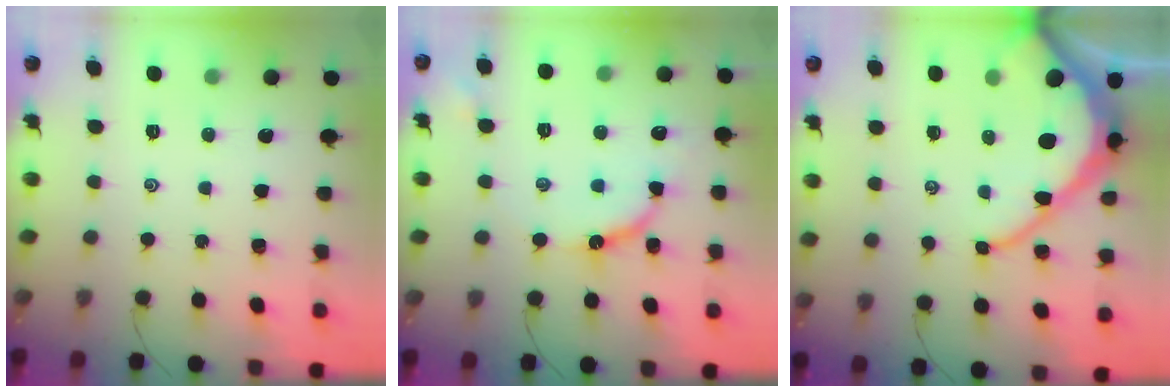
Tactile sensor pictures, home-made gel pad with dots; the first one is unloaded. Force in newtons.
{"total": 10.2, "press": 10.2, "slide": 0.6}
{"total": 12.4, "press": 12.4, "slide": 1.1}